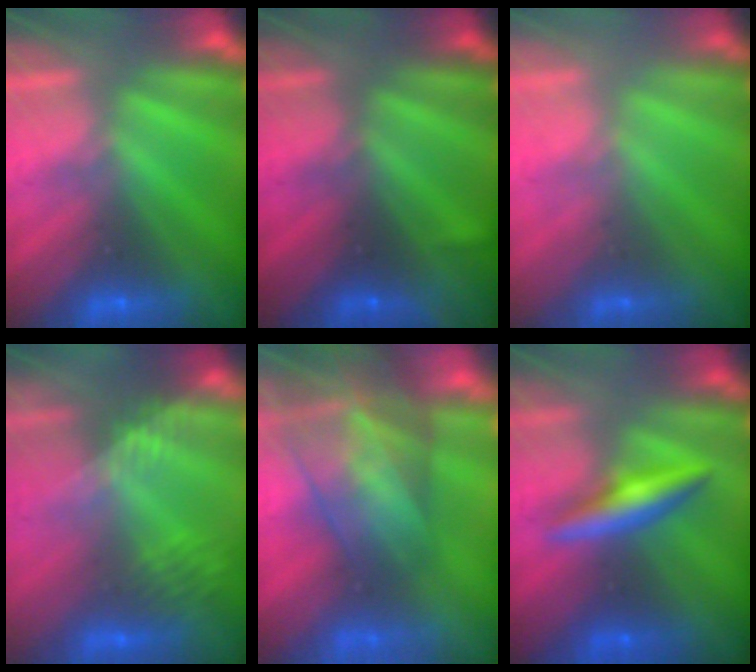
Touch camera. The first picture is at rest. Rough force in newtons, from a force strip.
{"total": 1.7}
{"total": 2.2}
{"total": 2.4}
{"total": 7.7}
{"total": 2.7}